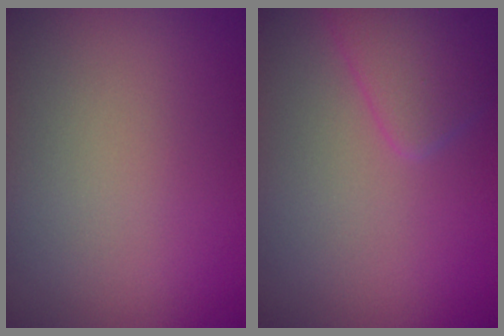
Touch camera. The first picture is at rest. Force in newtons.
{"total": 2.8, "press": 2.8, "slide": 0.1}